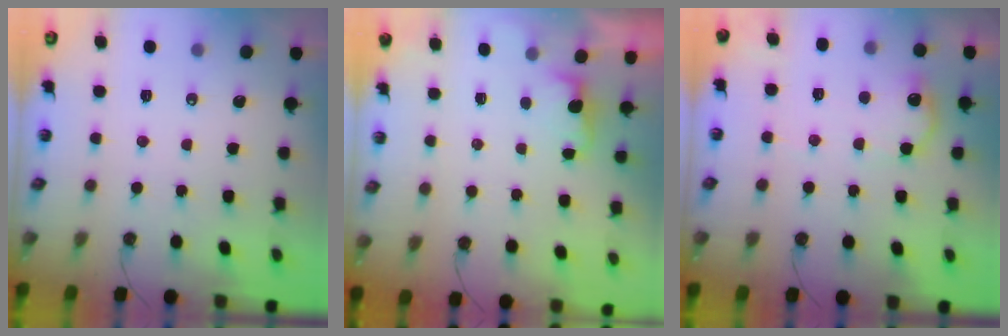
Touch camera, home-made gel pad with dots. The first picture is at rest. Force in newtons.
{"total": 1.2, "press": 0.9, "slide": 0.7}
{"total": 10.4, "press": 10.4, "slide": 0.7}